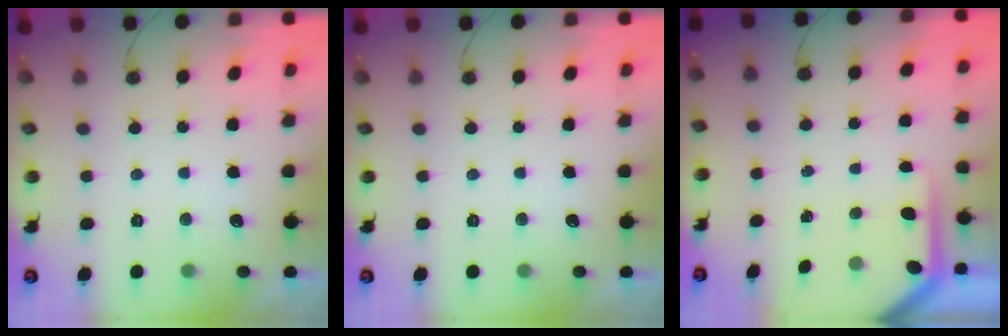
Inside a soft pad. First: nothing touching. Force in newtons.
{"total": 0.0}
{"total": 5.5, "press": 5.5, "slide": 0.2}